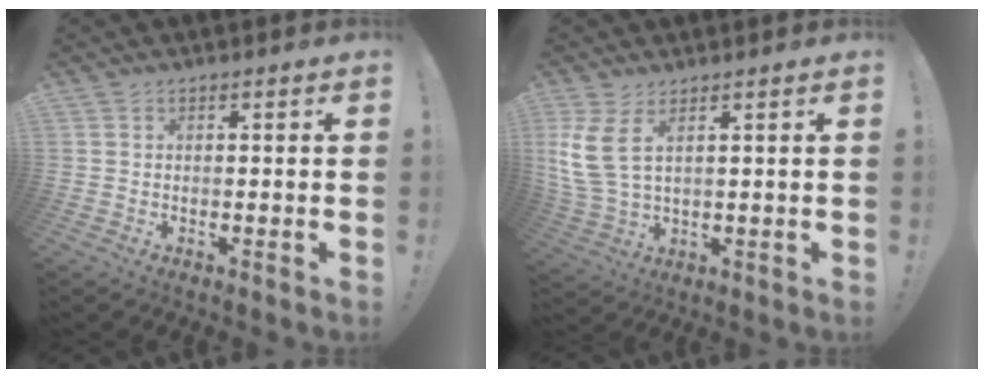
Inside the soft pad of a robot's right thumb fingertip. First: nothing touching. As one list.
[{"total": 7.8, "force": [3.6, 2.9, 6.2], "torque": [-0.132, -0.021, 0.070]}]